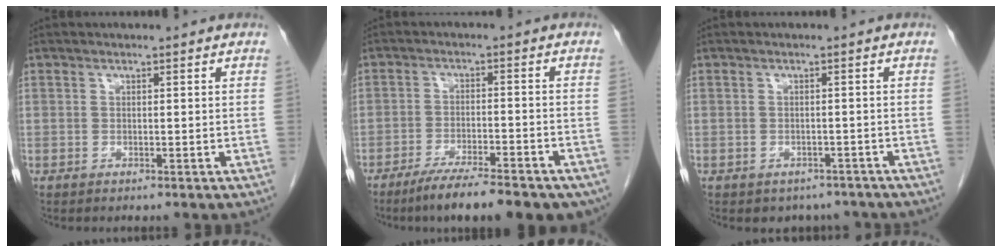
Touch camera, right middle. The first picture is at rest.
{"total": 13.9, "force": [-10.7, 2.6, 8.4], "torque": [-0.099, -0.011, -0.157]}
{"total": 4.2, "force": [-3.5, 2.4, 0.2], "torque": [0.006, 0.011, -0.040]}